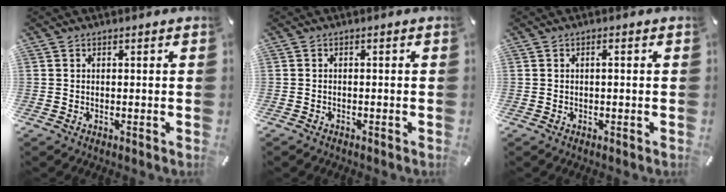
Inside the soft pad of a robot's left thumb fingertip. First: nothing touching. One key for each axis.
{"total": 0.8, "fx": -0.7, "fy": 0.3, "fz": 0.3, "tx": -0.006, "ty": 0.000, "tz": -0.016}
{"total": 1.0, "fx": 0.0, "fy": 0.2, "fz": 1.0, "tx": -0.020, "ty": 0.002, "tz": -0.001}